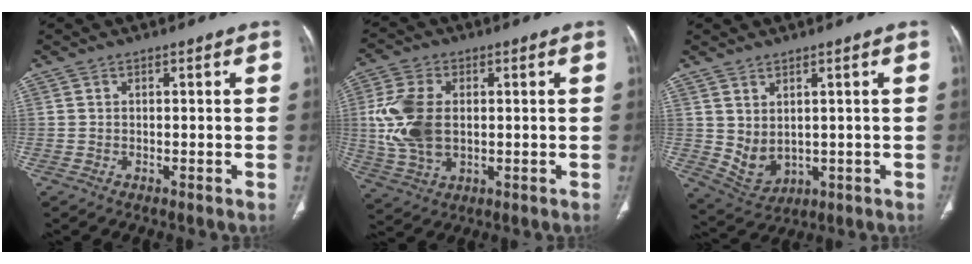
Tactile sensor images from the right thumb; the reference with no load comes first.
{"total": 11.8, "force": [0.9, 7.3, 9.2], "torque": [-0.200, 0.000, 0.025]}
{"total": 5.8, "force": [0.9, 3.9, 4.2], "torque": [-0.064, -0.010, 0.043]}